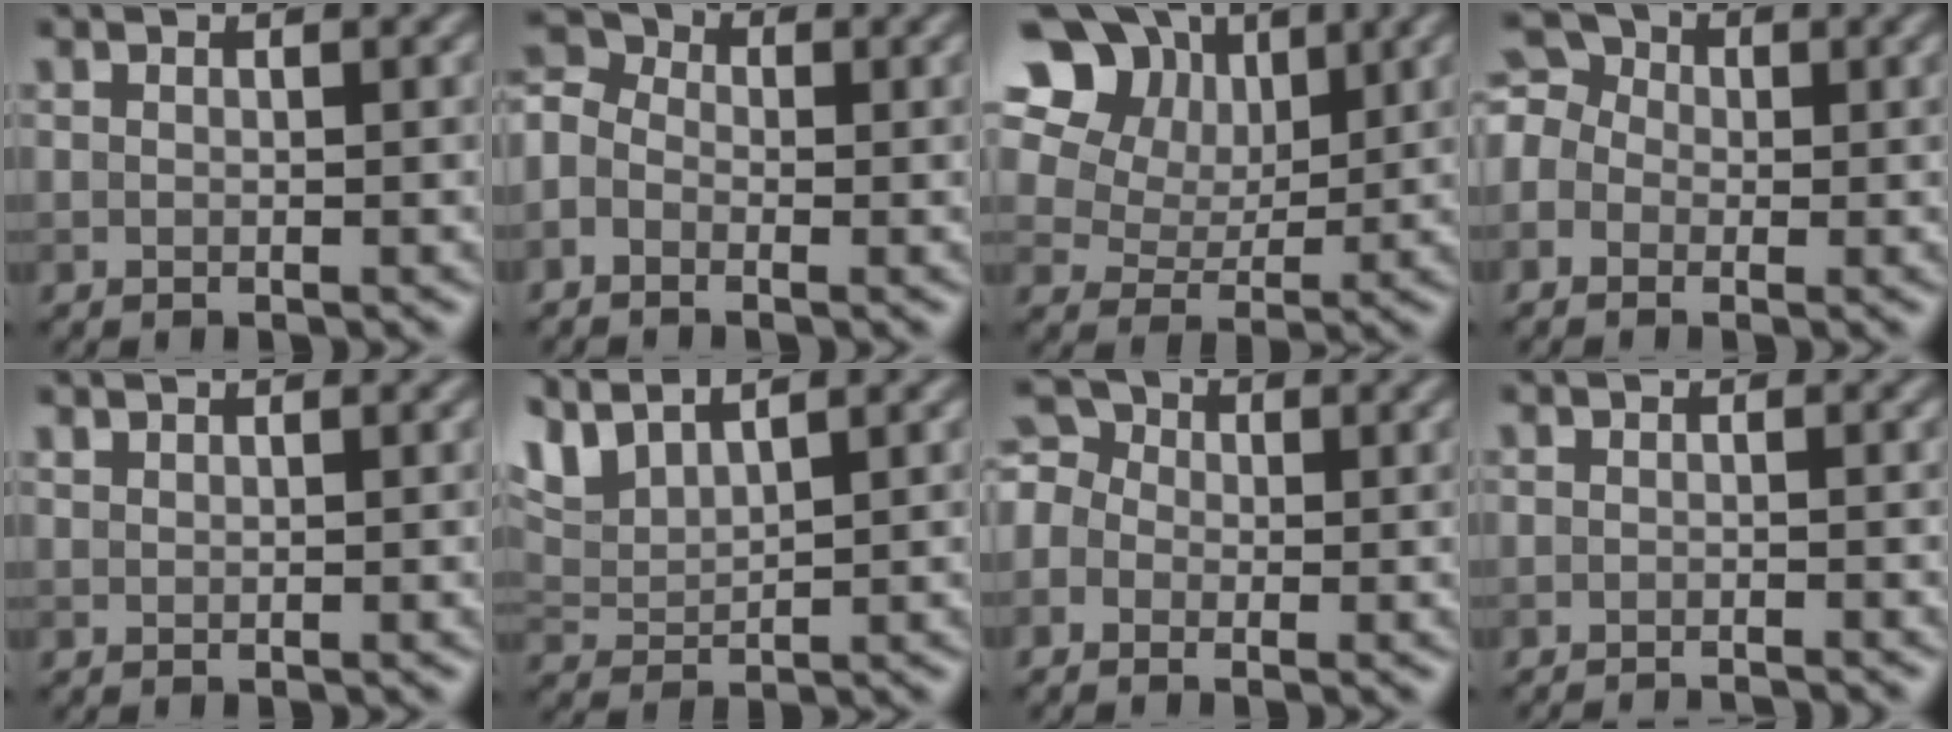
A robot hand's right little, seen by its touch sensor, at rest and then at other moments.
{"total": 4.3, "force": [-1.2, 3.2, 2.5], "torque": [-0.062, 0.010, -0.028]}
{"total": 14.5, "force": [7.1, 10.5, 7.1], "torque": [-0.159, 0.035, 0.145]}
{"total": 4.4, "force": [0.0, 3.8, 2.3], "torque": [-0.050, 0.024, -0.024]}
{"total": 0.7, "force": [0.7, 0.1, 0.1], "torque": [-0.001, 0.001, 0.015]}
{"total": 4.8, "force": [4.0, 1.2, 2.3], "torque": [-0.066, 0.013, 0.084]}
{"total": 3.7, "force": [-0.3, 3.2, 1.7], "torque": [-0.031, 0.021, -0.023]}
{"total": 2.8, "force": [-2.6, 0.4, 1.0], "torque": [-0.006, 0.001, -0.036]}